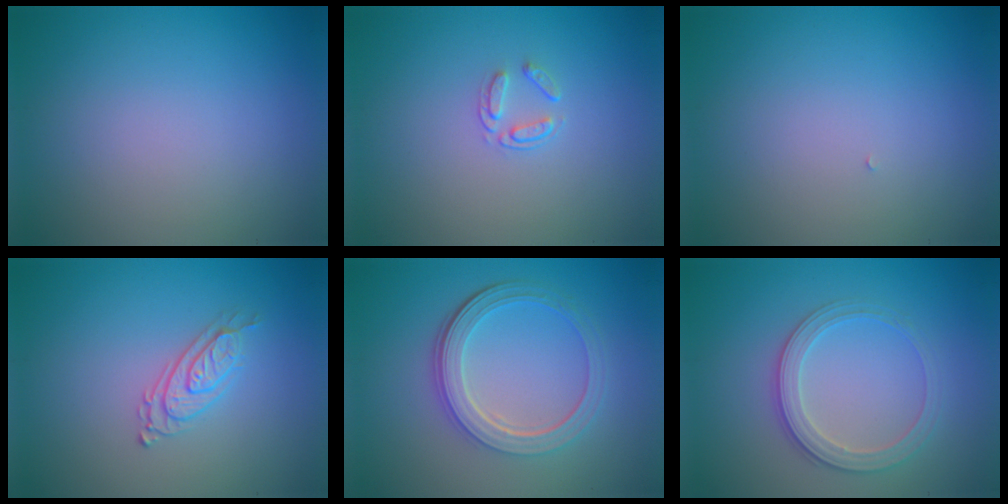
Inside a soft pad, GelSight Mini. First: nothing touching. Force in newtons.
{"total": 1.4, "press": 0.9, "slide": 1.1}
{"total": 0.0}
{"total": 2.4, "press": 2.0, "slide": 1.4}
{"total": 4.7, "press": 3.6, "slide": 3.1}
{"total": 2.8, "press": 2.7, "slide": 0.8}